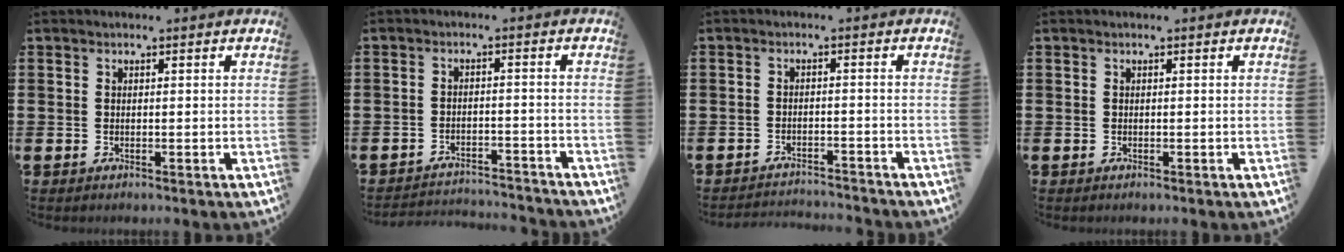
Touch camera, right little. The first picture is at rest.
{"total": 2.6, "force": [-2.6, 0.1, -0.1], "torque": [-0.004, 0.002, -0.057]}
{"total": 2.2, "force": [-2.2, -0.1, -0.1], "torque": [-0.004, 0.003, -0.048]}
{"total": 0.0}